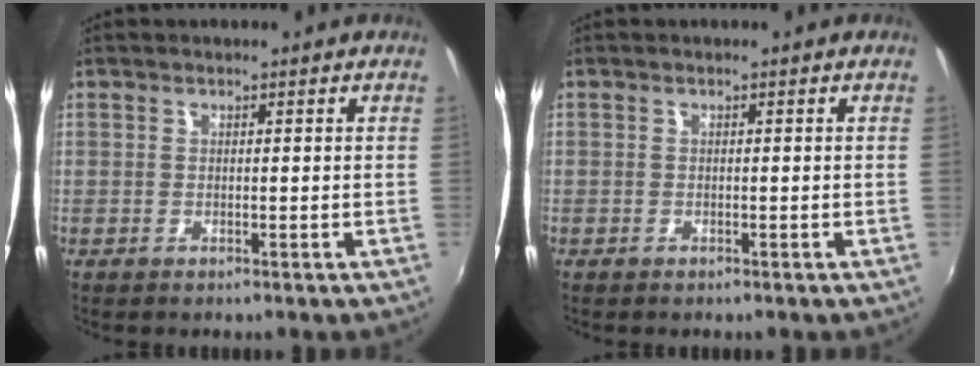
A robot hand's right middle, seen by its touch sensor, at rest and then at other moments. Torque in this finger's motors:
{"motor_torque": [1.11, -1.03, -0.26, -0.21]}